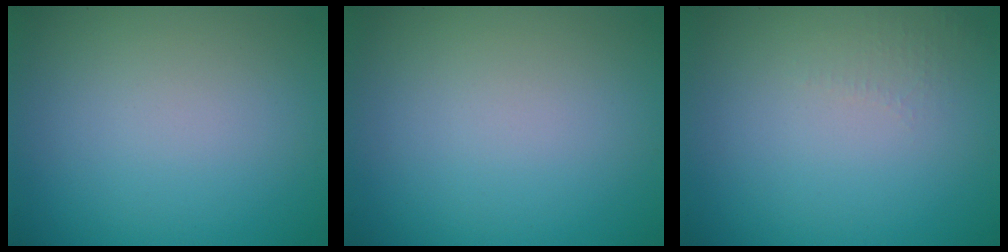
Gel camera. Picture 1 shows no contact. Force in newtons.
{"total": 0.0}
{"total": 1.0, "press": 0.9, "slide": 0.3}